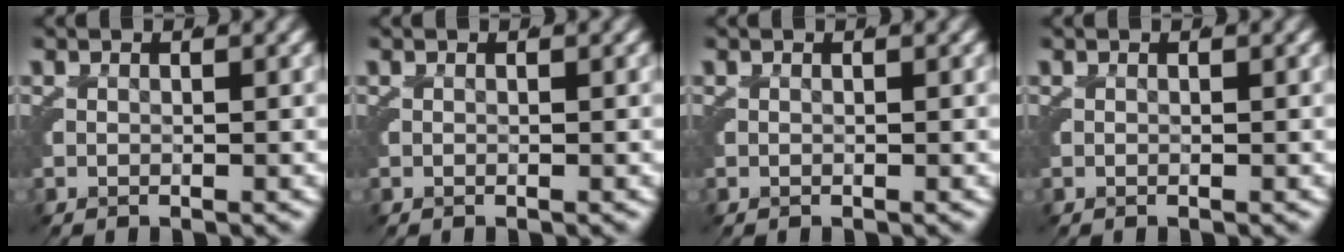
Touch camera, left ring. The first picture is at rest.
{"total": 0.0}
{"total": 0.0}
{"total": 0.0}